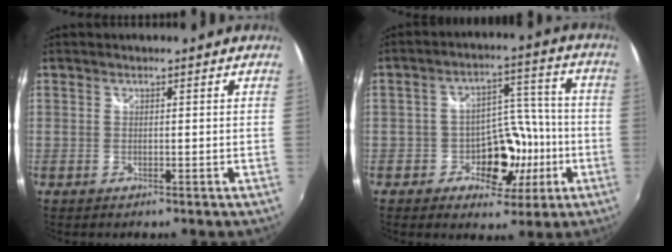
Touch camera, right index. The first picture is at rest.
{"total": 11.1, "force": [-4.0, 8.3, 6.2], "torque": [-0.106, 0.023, -0.050]}